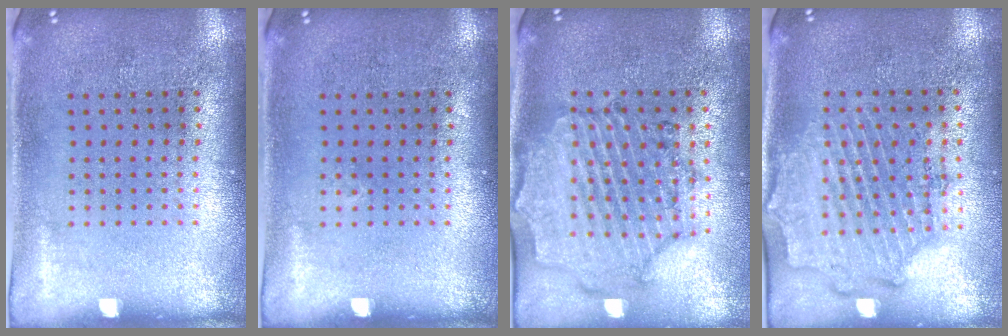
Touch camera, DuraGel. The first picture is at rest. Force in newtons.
{"total": 0.0}
{"total": 1.6, "press": 1.6, "slide": 0.3}
{"total": 1.9, "press": 1.7, "slide": 0.7}